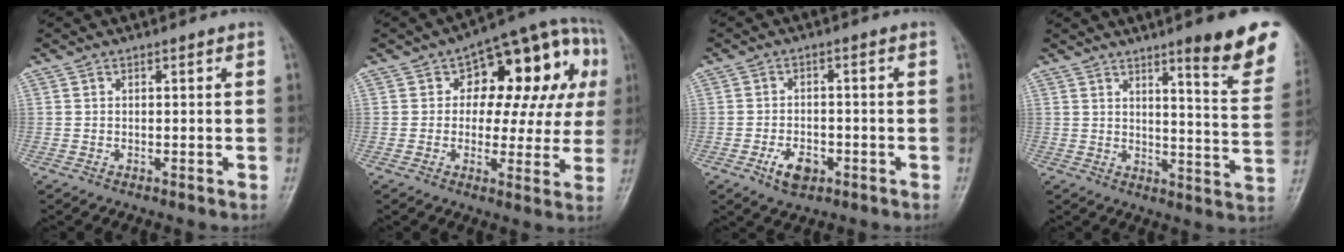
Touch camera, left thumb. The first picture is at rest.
{"total": 19.5, "force": [4.4, 10.8, 15.7], "torque": [-0.136, 0.031, 0.050]}
{"total": 5.4, "force": [-2.6, 3.2, 3.4], "torque": [-0.052, 0.012, -0.042]}
{"total": 14.0, "force": [9.2, 1.9, 10.4], "torque": [-0.106, -0.059, 0.119]}